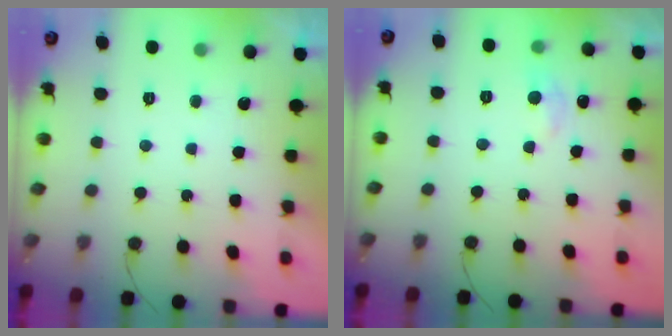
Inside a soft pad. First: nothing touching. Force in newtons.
{"total": 5.7, "press": 5.6, "slide": 0.8}